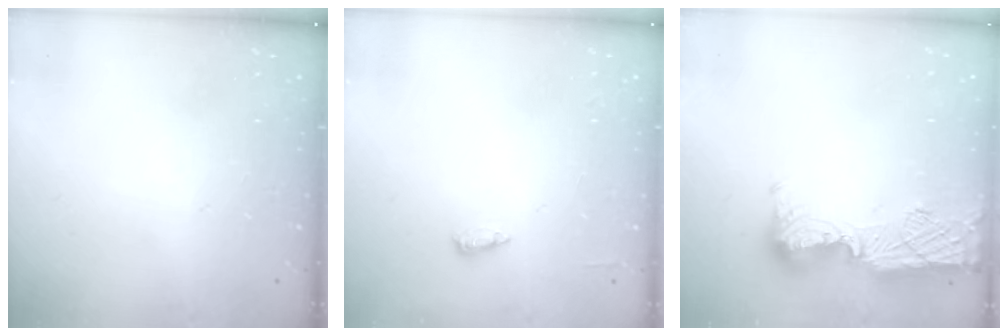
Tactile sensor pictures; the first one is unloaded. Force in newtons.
{"total": 4.5, "press": 4.4, "slide": 1.0}
{"total": 13.9, "press": 13.8, "slide": 1.2}